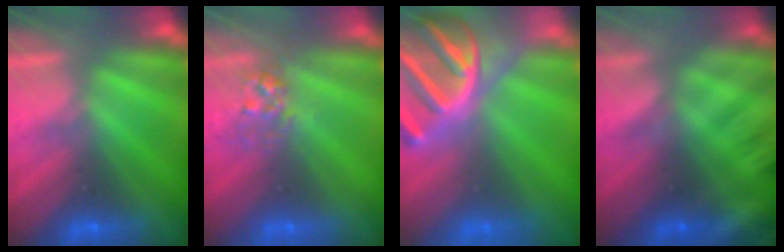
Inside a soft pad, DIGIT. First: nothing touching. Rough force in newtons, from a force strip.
{"total": 2.8}
{"total": 9.5}
{"total": 3.0}